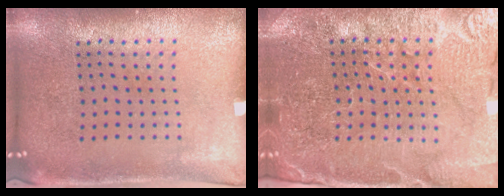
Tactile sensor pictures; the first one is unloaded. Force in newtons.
{"total": 4.2, "press": 3.9, "slide": 1.3}